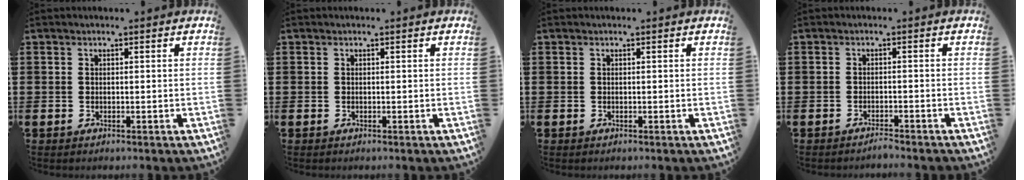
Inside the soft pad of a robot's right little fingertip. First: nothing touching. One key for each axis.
{"total": 0.0}
{"total": 0.0}
{"total": 1.3, "fx": -1.3, "fy": -0.1, "fz": 0.2, "tx": -0.006, "ty": 0.001, "tz": -0.025}